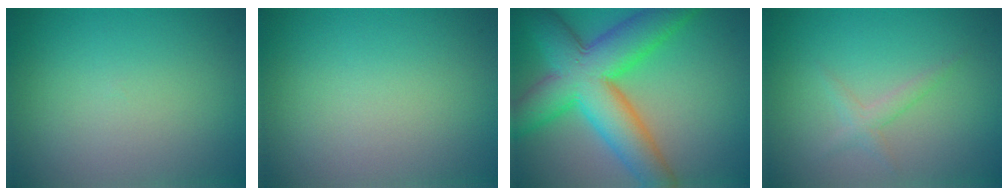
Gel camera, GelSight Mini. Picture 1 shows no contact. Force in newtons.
{"total": 0.0}
{"total": 11.0, "press": 11.0, "slide": 0.4}
{"total": 1.4, "press": 1.4, "slide": 0.1}